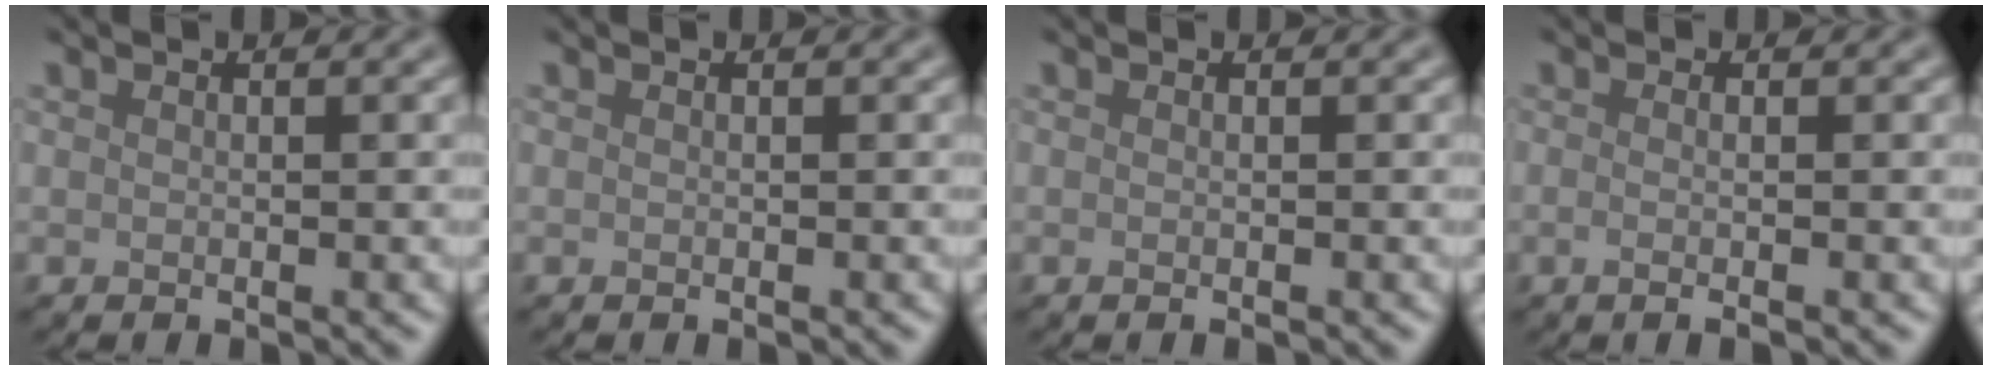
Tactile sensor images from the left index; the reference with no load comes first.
{"total": 0.0}
{"total": 0.8, "force": [-0.2, 0.2, 0.8], "torque": [-0.007, -0.003, -0.005]}
{"total": 2.1, "force": [-0.2, 0.8, 2.0], "torque": [-0.022, -0.005, -0.016]}